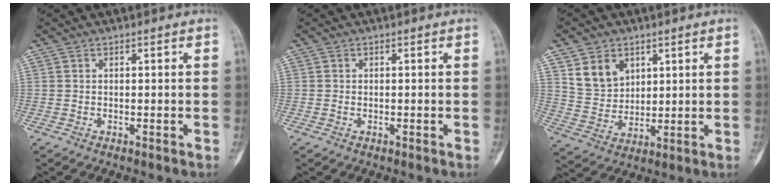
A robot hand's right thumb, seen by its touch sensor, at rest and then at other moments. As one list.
[{"total": 0.6, "force": [0.0, 0.5, 0.4], "torque": [-0.010, 0.002, 0.000]}, {"total": 8.5, "force": [4.1, 6.4, 3.9], "torque": [-0.049, -0.023, 0.088]}]